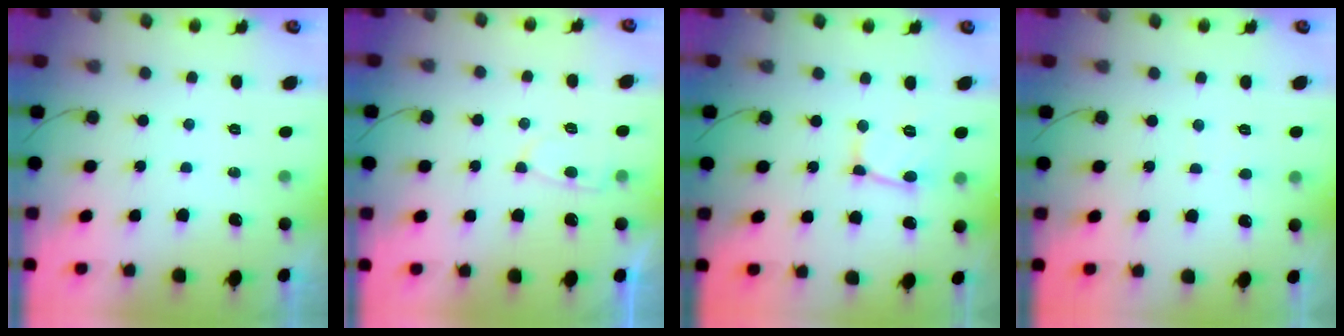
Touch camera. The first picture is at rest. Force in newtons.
{"total": 4.9, "press": 4.9, "slide": 0.6}
{"total": 4.0, "press": 3.9, "slide": 0.6}
{"total": 2.9, "press": 2.9, "slide": 0.3}